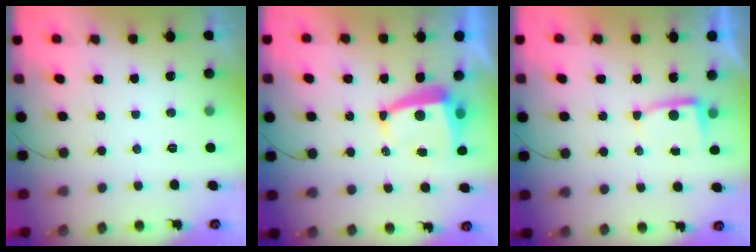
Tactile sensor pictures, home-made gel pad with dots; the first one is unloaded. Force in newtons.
{"total": 5.5, "press": 5.5, "slide": 0.9}
{"total": 3.0, "press": 3.0, "slide": 0.4}